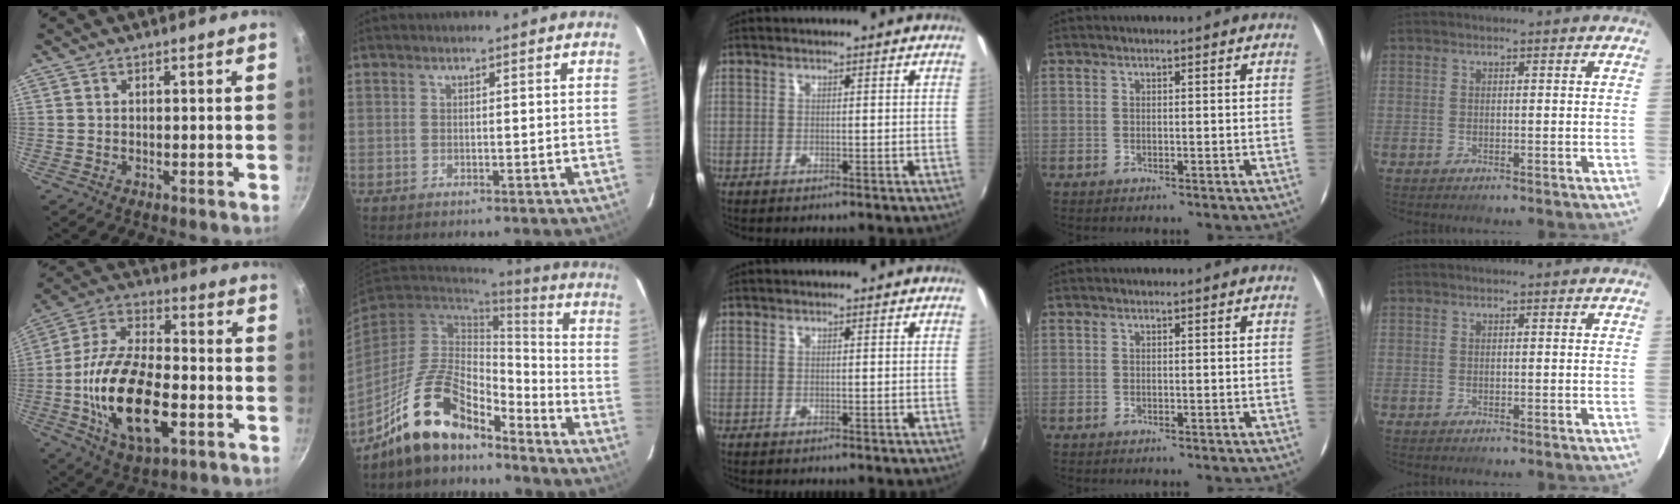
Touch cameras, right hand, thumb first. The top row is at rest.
{"thumb": {"total": 21.3, "force": [-5.3, 10.7, 17.6], "torque": [-0.324, 0.023, -0.099]}, "index": {"total": 15.6, "force": [-11.8, 6.1, 8.1], "torque": [-0.174, 0.013, -0.213]}}